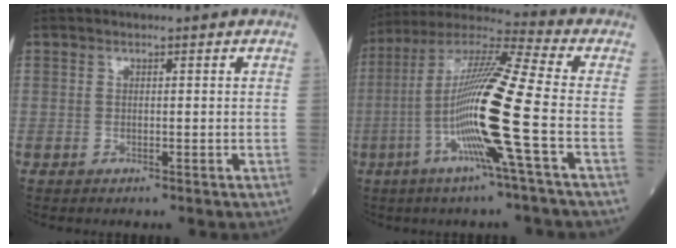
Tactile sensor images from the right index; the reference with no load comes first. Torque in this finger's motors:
{"motor_torque": [1.36, -0.78, 1.06, 0.21]}